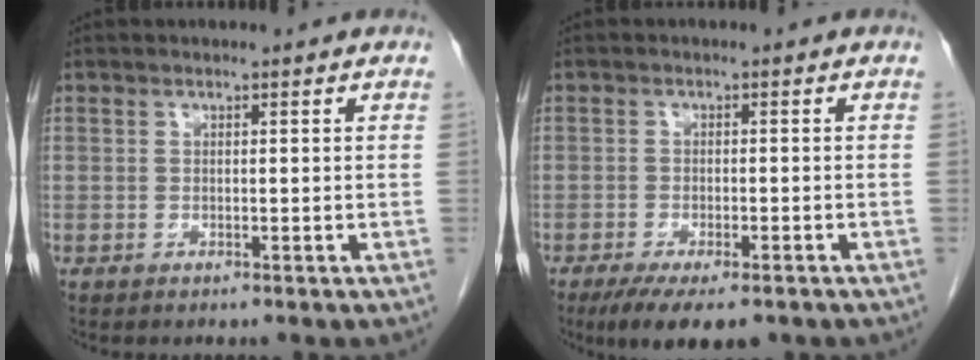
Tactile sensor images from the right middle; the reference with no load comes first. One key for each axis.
{"total": 8.3, "fx": -5.9, "fy": 2.4, "fz": 5.3, "tx": -0.077, "ty": -0.016, "tz": -0.090}